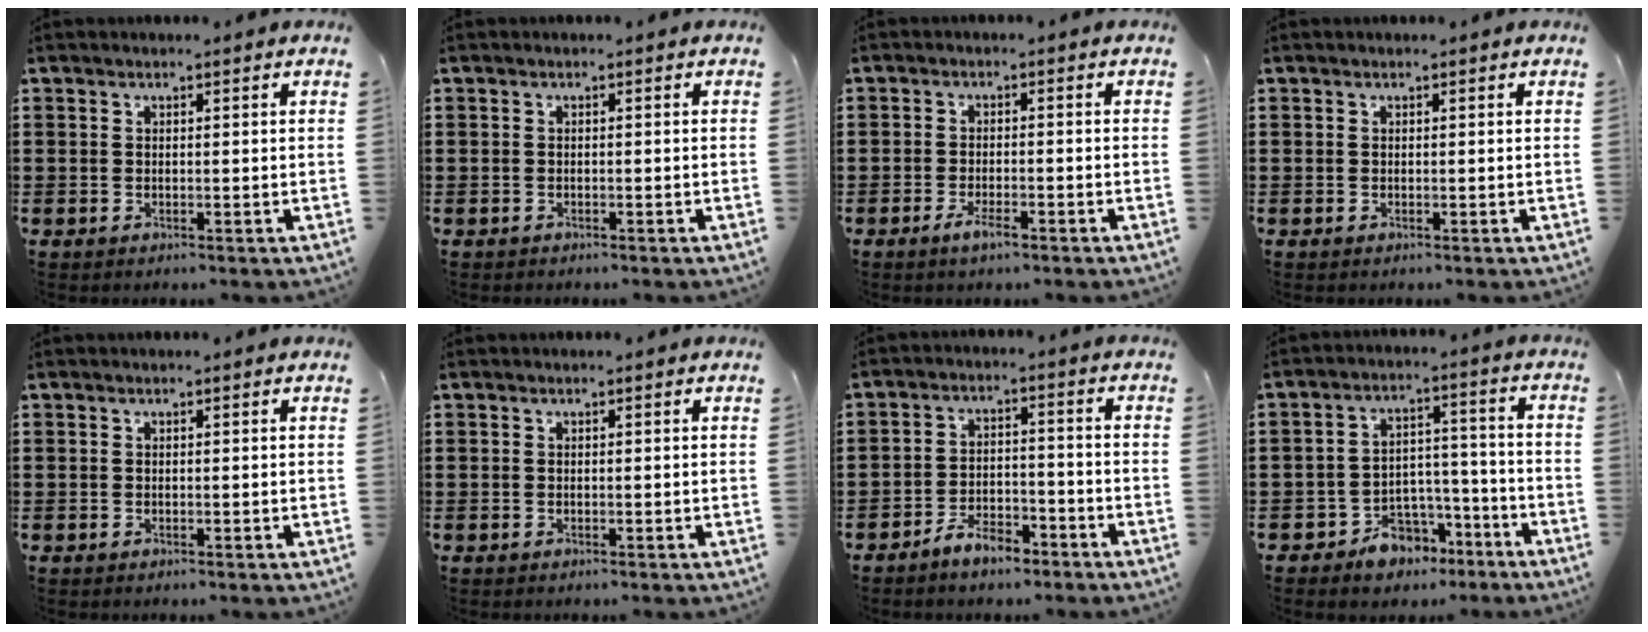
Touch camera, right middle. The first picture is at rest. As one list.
[{"total": 0.7, "force": [-0.6, 0.3, 0.0], "torque": [0.000, 0.002, -0.015]}, {"total": 2.9, "force": [-1.9, 0.9, 1.9], "torque": [-0.039, 0.000, -0.038]}, {"total": 0.0}, {"total": 0.0}, {"total": 0.0}, {"total": 5.5, "force": [-4.9, 1.6, 1.8], "torque": [-0.034, 0.012, -0.097]}, {"total": 6.3, "force": [-5.3, 3.4, 0.7], "torque": [-0.015, 0.027, -0.104]}]